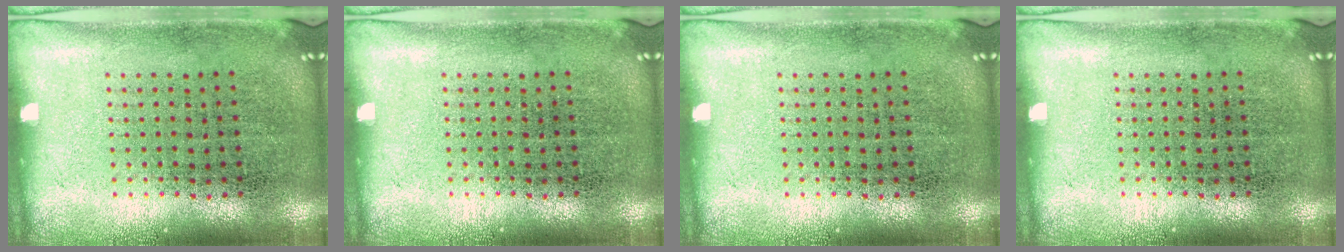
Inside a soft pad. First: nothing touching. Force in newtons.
{"total": 0.0}
{"total": 0.0}
{"total": 0.0}